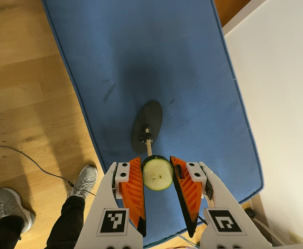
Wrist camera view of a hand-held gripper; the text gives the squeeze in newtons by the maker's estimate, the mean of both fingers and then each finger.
{"total": 7.0, "left": 6.7, "right": 7.4}